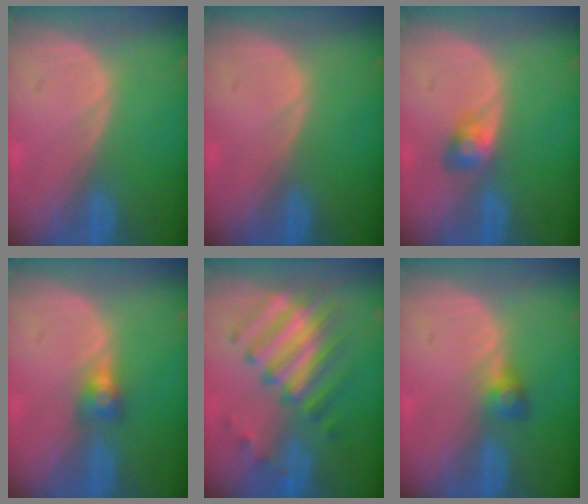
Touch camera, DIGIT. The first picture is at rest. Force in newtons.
{"total": 0.0}
{"total": 2.7, "press": 2.7, "slide": 0.3}
{"total": 2.9, "press": 2.5, "slide": 1.5}
{"total": 8.3, "press": 8.3, "slide": 0.7}
{"total": 2.5, "press": 2.5, "slide": 0.5}